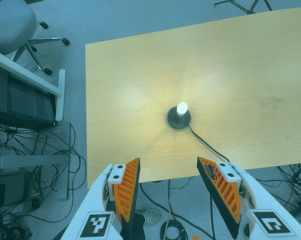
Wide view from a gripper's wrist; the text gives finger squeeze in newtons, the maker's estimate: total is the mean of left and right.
{"total": 0.0}